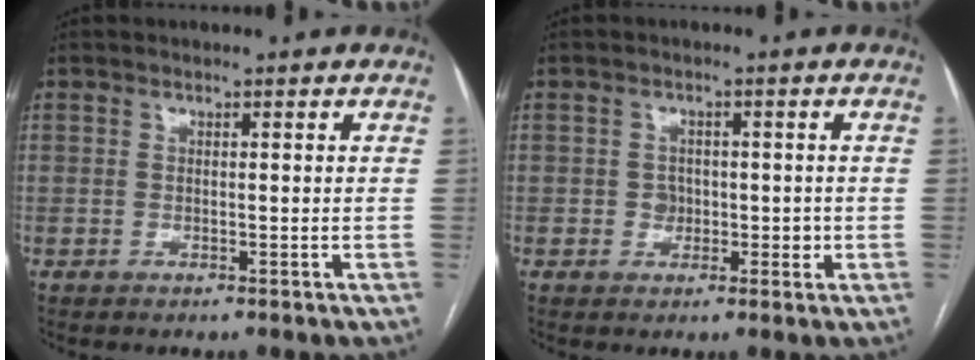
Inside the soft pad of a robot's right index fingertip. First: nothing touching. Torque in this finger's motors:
{"motor_torque": [0.20, 0.08, 0.00, 0.01]}